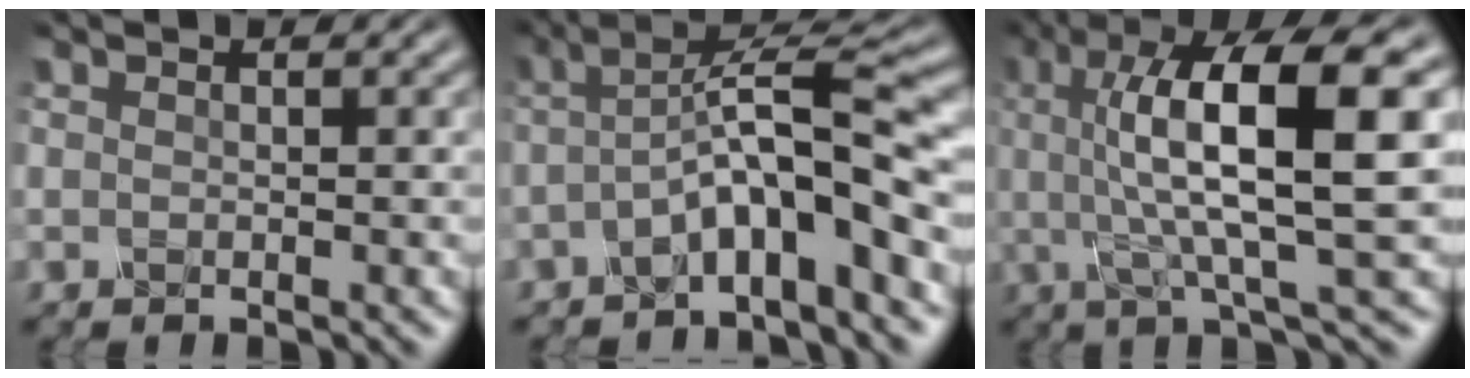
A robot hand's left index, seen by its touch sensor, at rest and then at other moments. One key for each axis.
{"total": 6.1, "fx": -1.7, "fy": 0.9, "fz": 5.7, "tx": -0.099, "ty": 0.020, "tz": -0.034}
{"total": 11.7, "fx": 1.8, "fy": 2.9, "fz": 11.2, "tx": -0.170, "ty": 0.017, "tz": 0.037}